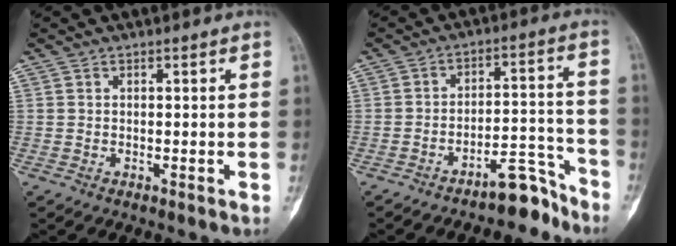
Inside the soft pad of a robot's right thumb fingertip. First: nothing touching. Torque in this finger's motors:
{"motor_torque": [1.94, 0.05, 0.75, -1.66, 0.44]}